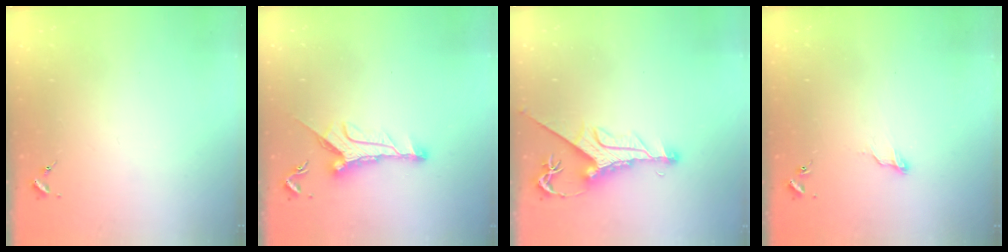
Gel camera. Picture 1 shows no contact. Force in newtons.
{"total": 11.0, "press": 10.9, "slide": 0.7}
{"total": 10.1, "press": 10.1, "slide": 1.1}
{"total": 6.4, "press": 6.4, "slide": 0.6}